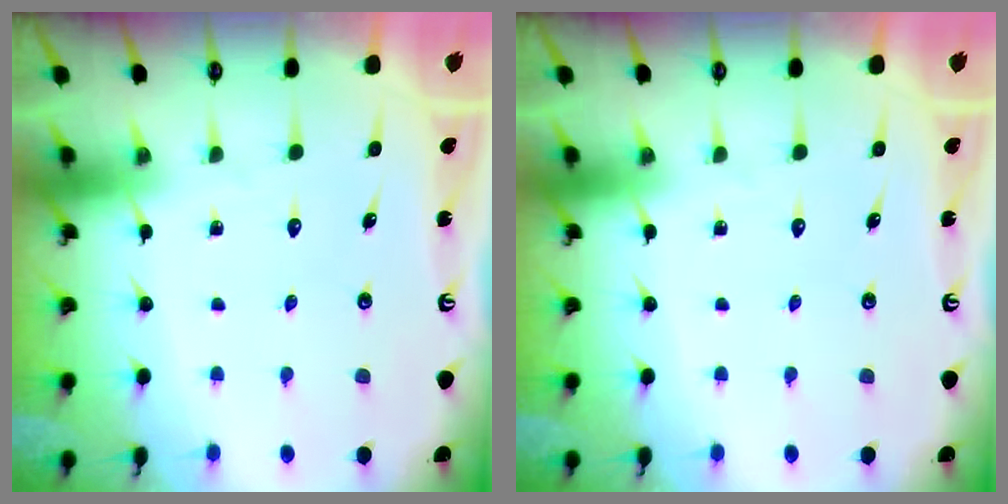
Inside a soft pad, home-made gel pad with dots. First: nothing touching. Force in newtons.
{"total": 0.0}